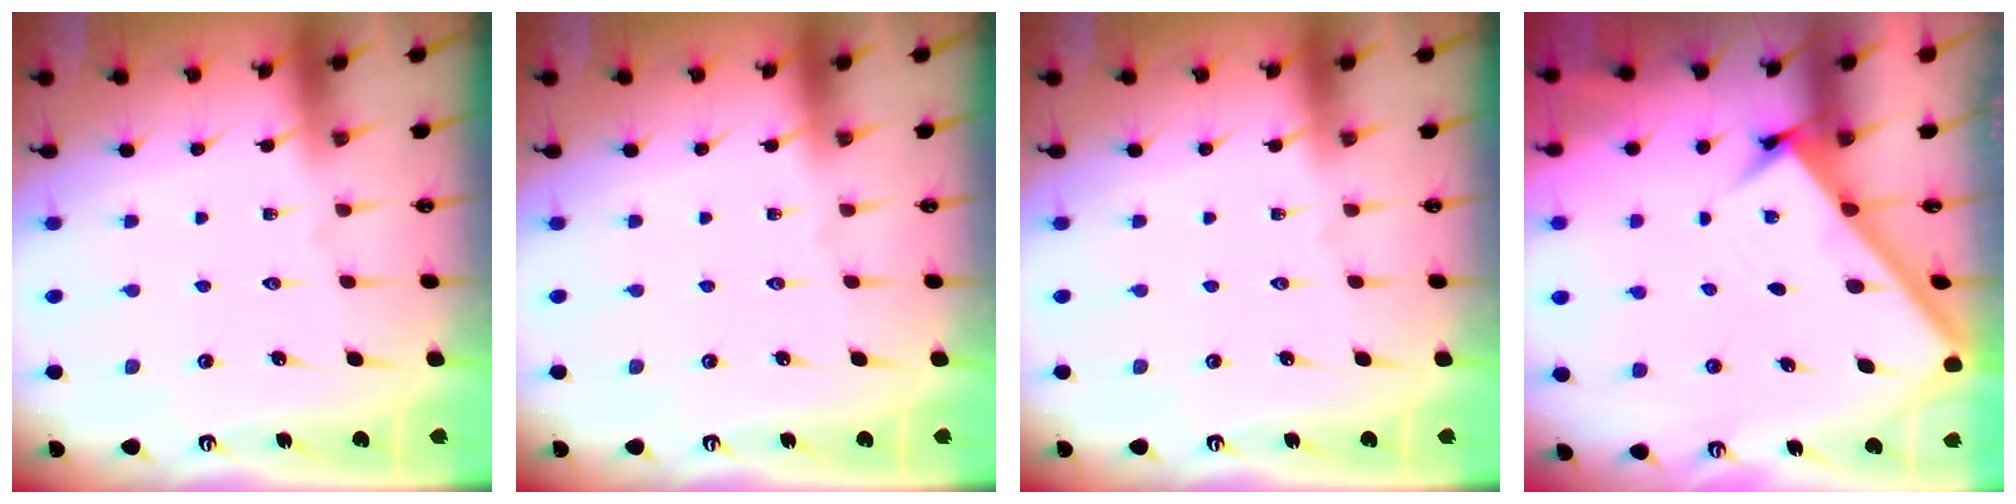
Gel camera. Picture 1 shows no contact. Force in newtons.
{"total": 0.0}
{"total": 0.0}
{"total": 3.1, "press": 3.1, "slide": 0.4}